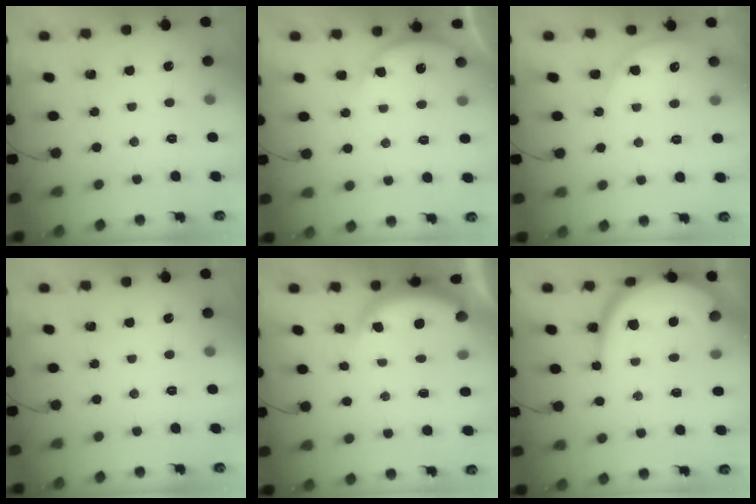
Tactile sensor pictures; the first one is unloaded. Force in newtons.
{"total": 4.1, "press": 4.0, "slide": 0.6}
{"total": 5.7, "press": 5.7, "slide": 0.6}
{"total": 0.0}
{"total": 4.9, "press": 4.8, "slide": 0.8}
{"total": 13.2, "press": 13.1, "slide": 1.5}